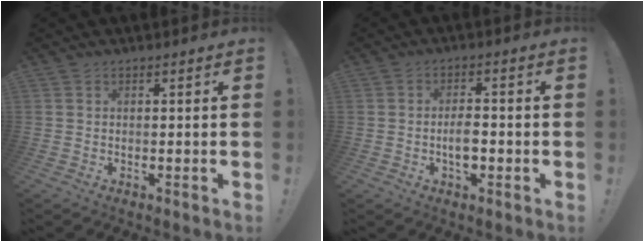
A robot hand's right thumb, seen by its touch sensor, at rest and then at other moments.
{"total": 4.8, "force": [-1.5, 3.0, 3.5], "torque": [-0.040, 0.005, -0.028]}